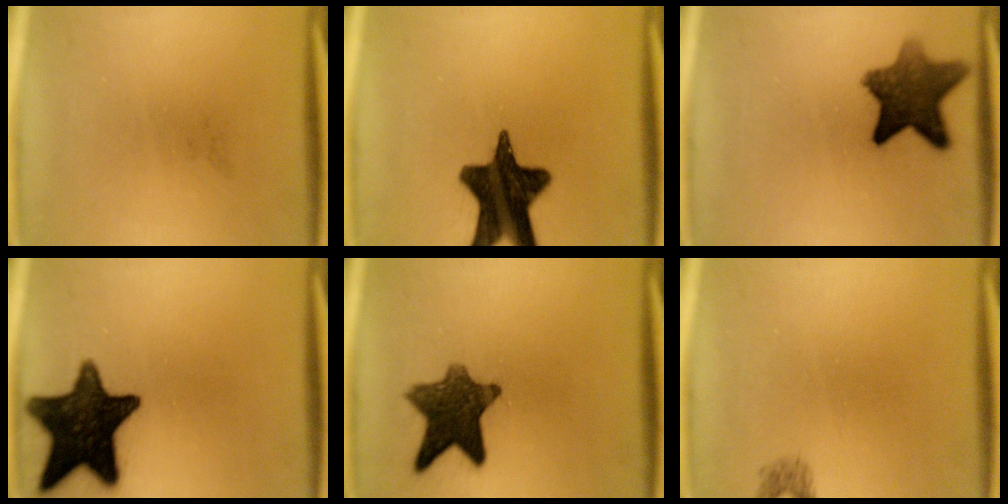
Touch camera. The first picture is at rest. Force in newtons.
{"total": 16.5}
{"total": 10.4}
{"total": 17.3}
{"total": 10.7}
{"total": 1.0}